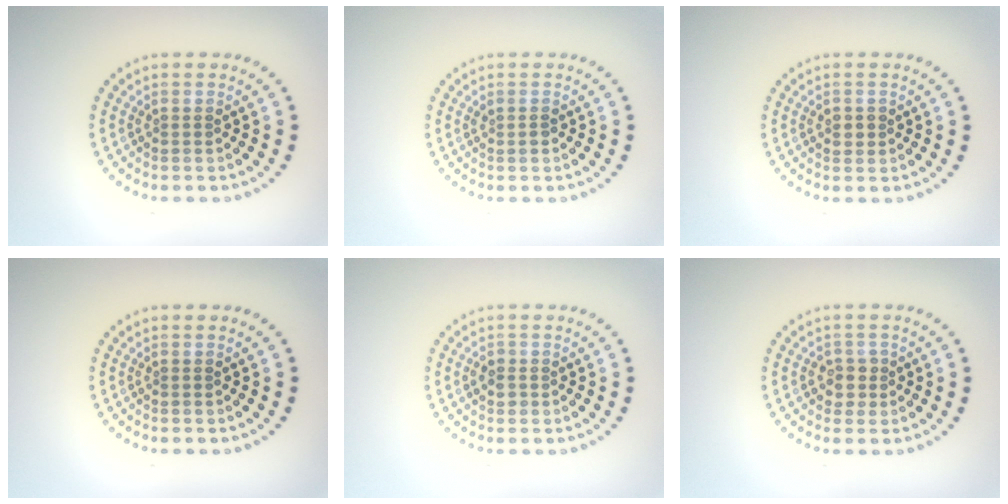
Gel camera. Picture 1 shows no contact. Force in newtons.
{"total": 0.6, "press": 0.6, "slide": 0.1}
{"total": 1.2, "press": 1.2, "slide": 0.4}
{"total": 0.0}
{"total": 1.2, "press": 1.1, "slide": 0.3}
{"total": 1.9, "press": 1.7, "slide": 0.7}